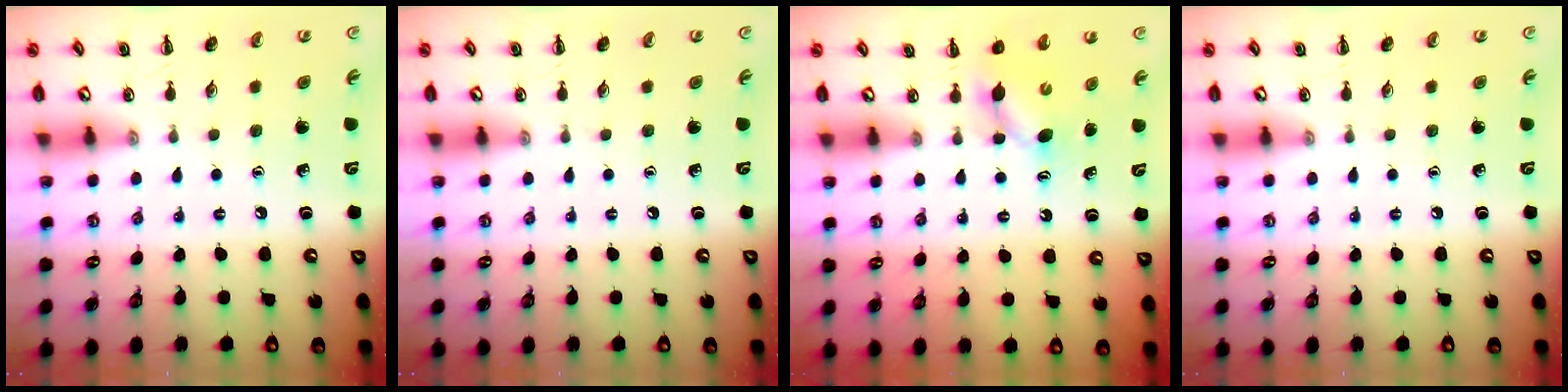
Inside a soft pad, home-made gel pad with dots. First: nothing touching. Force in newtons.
{"total": 0.0}
{"total": 4.4, "press": 4.3, "slide": 0.6}
{"total": 0.0}